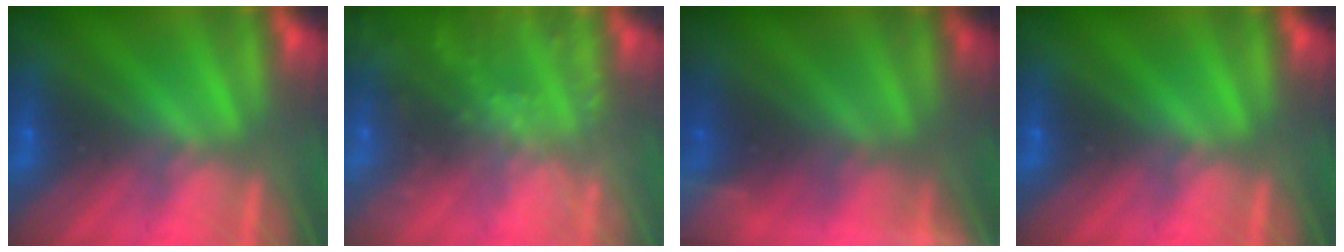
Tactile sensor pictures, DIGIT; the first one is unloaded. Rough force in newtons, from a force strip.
{"total": 6.6}
{"total": 8.1}
{"total": 0.0}